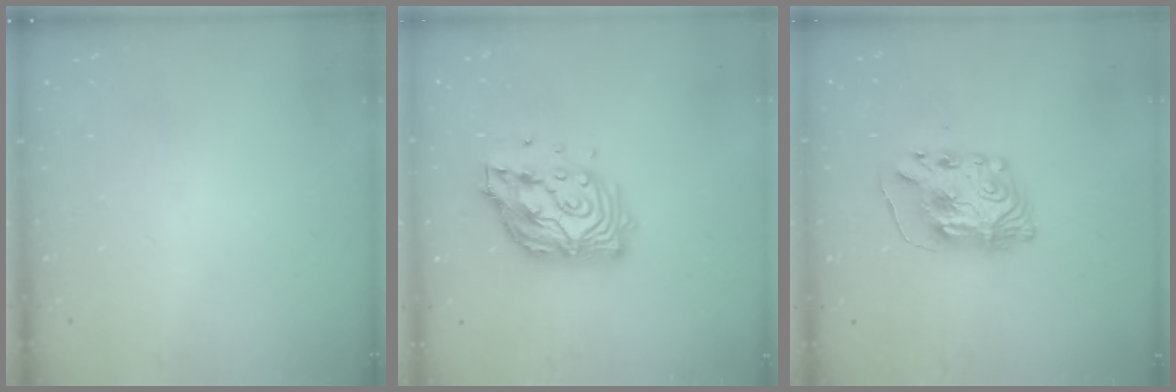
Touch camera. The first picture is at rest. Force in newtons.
{"total": 14.1, "press": 14.0, "slide": 1.3}
{"total": 8.1, "press": 8.1, "slide": 0.9}